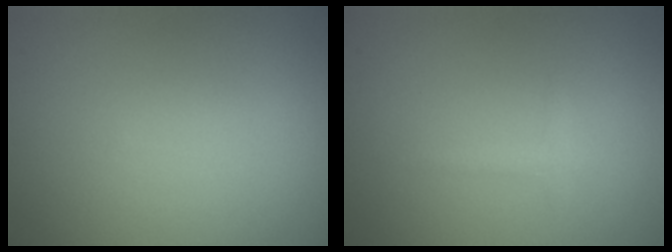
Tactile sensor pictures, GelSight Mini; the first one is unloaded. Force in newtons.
{"total": 0.9, "press": 0.9, "slide": 0.1}